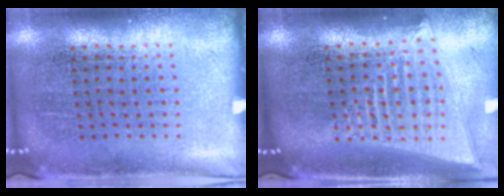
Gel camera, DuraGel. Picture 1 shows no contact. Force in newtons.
{"total": 2.1, "press": 1.8, "slide": 1.1}